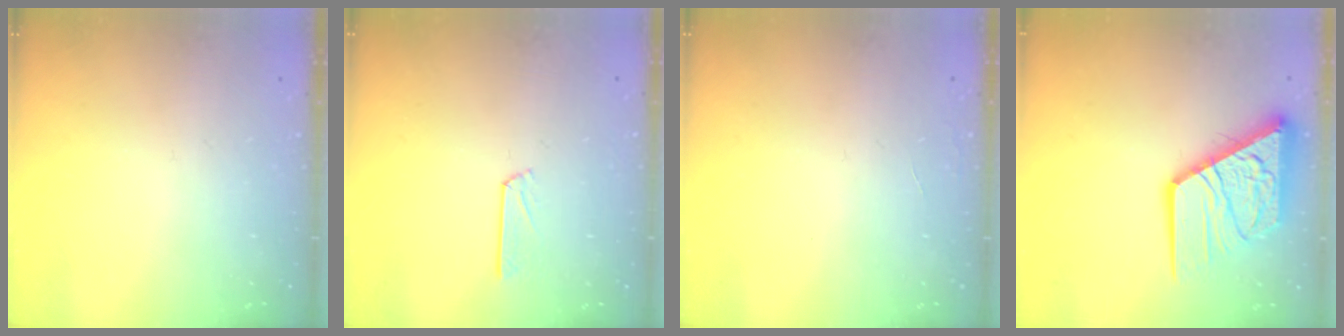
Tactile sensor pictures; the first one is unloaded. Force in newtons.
{"total": 3.4, "press": 3.3, "slide": 0.3}
{"total": 0.0}
{"total": 16.6, "press": 16.6, "slide": 1.2}